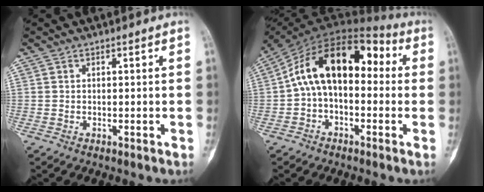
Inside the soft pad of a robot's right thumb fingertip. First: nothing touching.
{"total": 16.0, "force": [0.9, 9.6, 12.8], "torque": [-0.189, 0.055, -0.001]}